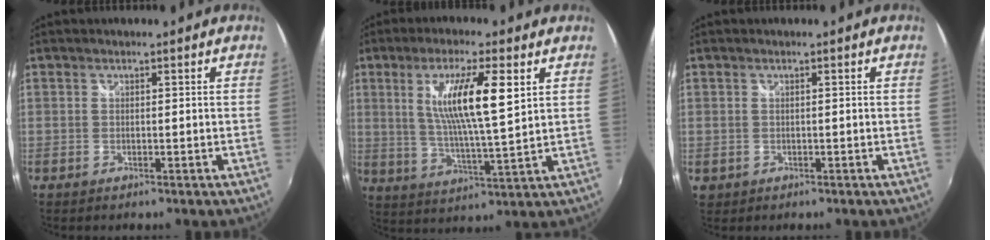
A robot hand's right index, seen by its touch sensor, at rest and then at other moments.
{"total": 12.0, "force": [3.8, 1.1, 11.3], "torque": [-0.202, -0.007, 0.070]}
{"total": 1.4, "force": [-0.1, 1.3, 0.3], "torque": [-0.004, -0.004, 0.000]}